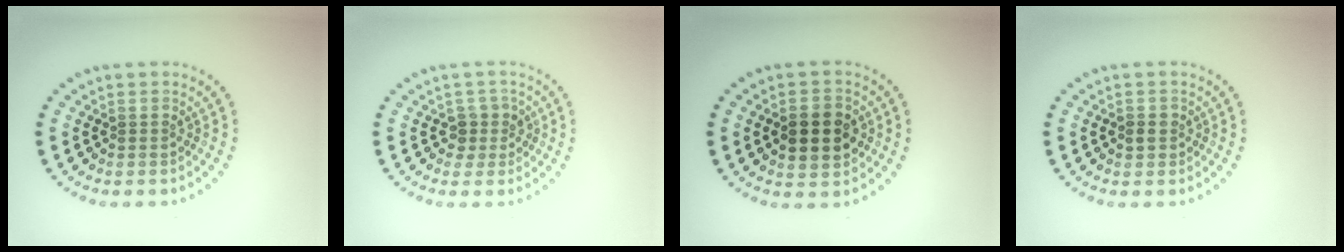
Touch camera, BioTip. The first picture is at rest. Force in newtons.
{"total": 1.9, "press": 1.5, "slide": 1.2}
{"total": 4.3, "press": 4.3, "slide": 0.1}
{"total": 1.2, "press": 1.1, "slide": 0.5}